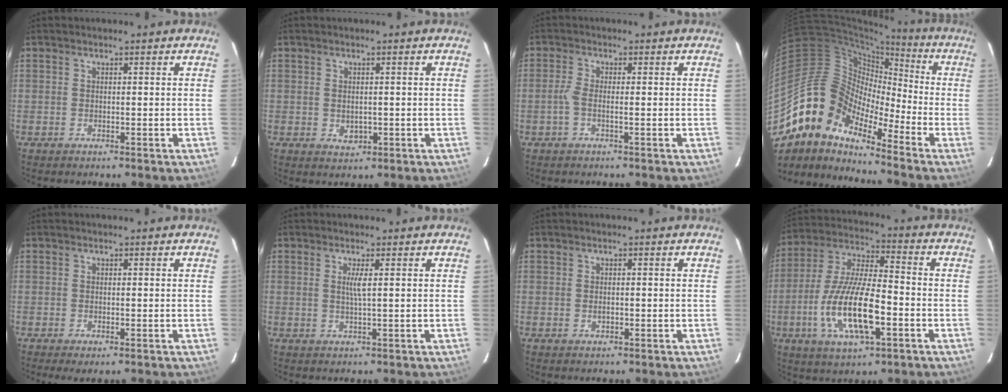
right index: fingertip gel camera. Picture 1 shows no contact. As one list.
[{"total": 2.4, "force": [-0.3, 1.9, 1.5], "torque": [-0.023, -0.002, 0.000]}, {"total": 1.1, "force": [-0.2, 0.0, 1.1], "torque": [-0.025, 0.000, -0.006]}, {"total": 14.8, "force": [-11.3, 6.8, 6.8], "torque": [-0.109, 0.012, -0.236]}, {"total": 1.6, "force": [-0.6, 0.3, 1.4], "torque": [-0.028, -0.007, -0.008]}, {"total": 2.1, "force": [0.5, -0.3, 2.0], "torque": [-0.038, -0.004, 0.008]}, {"total": 1.0, "force": [-0.2, 0.9, 0.5], "torque": [-0.007, 0.000, -0.002]}, {"total": 16.7, "force": [-5.3, 5.4, 14.8], "torque": [-0.308, -0.014, -0.096]}]